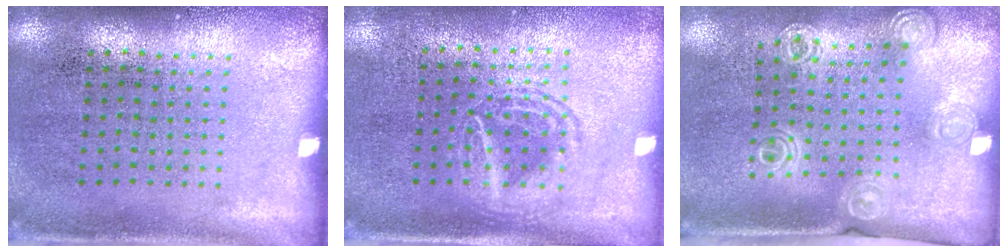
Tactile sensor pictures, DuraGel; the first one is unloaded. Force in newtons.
{"total": 1.3, "press": 1.2, "slide": 0.5}
{"total": 1.3, "press": 1.3, "slide": 0.3}